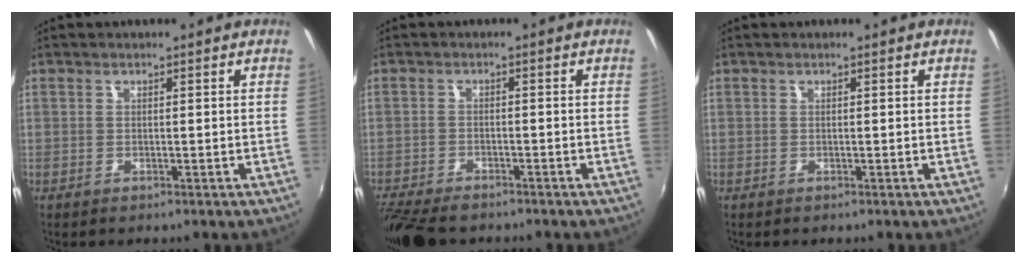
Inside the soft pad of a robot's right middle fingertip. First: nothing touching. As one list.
[{"total": 9.4, "force": [-8.0, 2.8, 4.0], "torque": [-0.106, -0.032, -0.143]}, {"total": 0.0}]